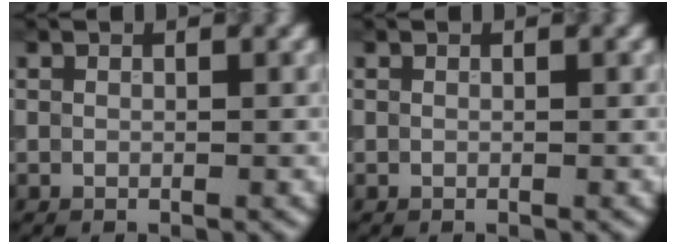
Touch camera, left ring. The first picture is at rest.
{"total": 0.0}